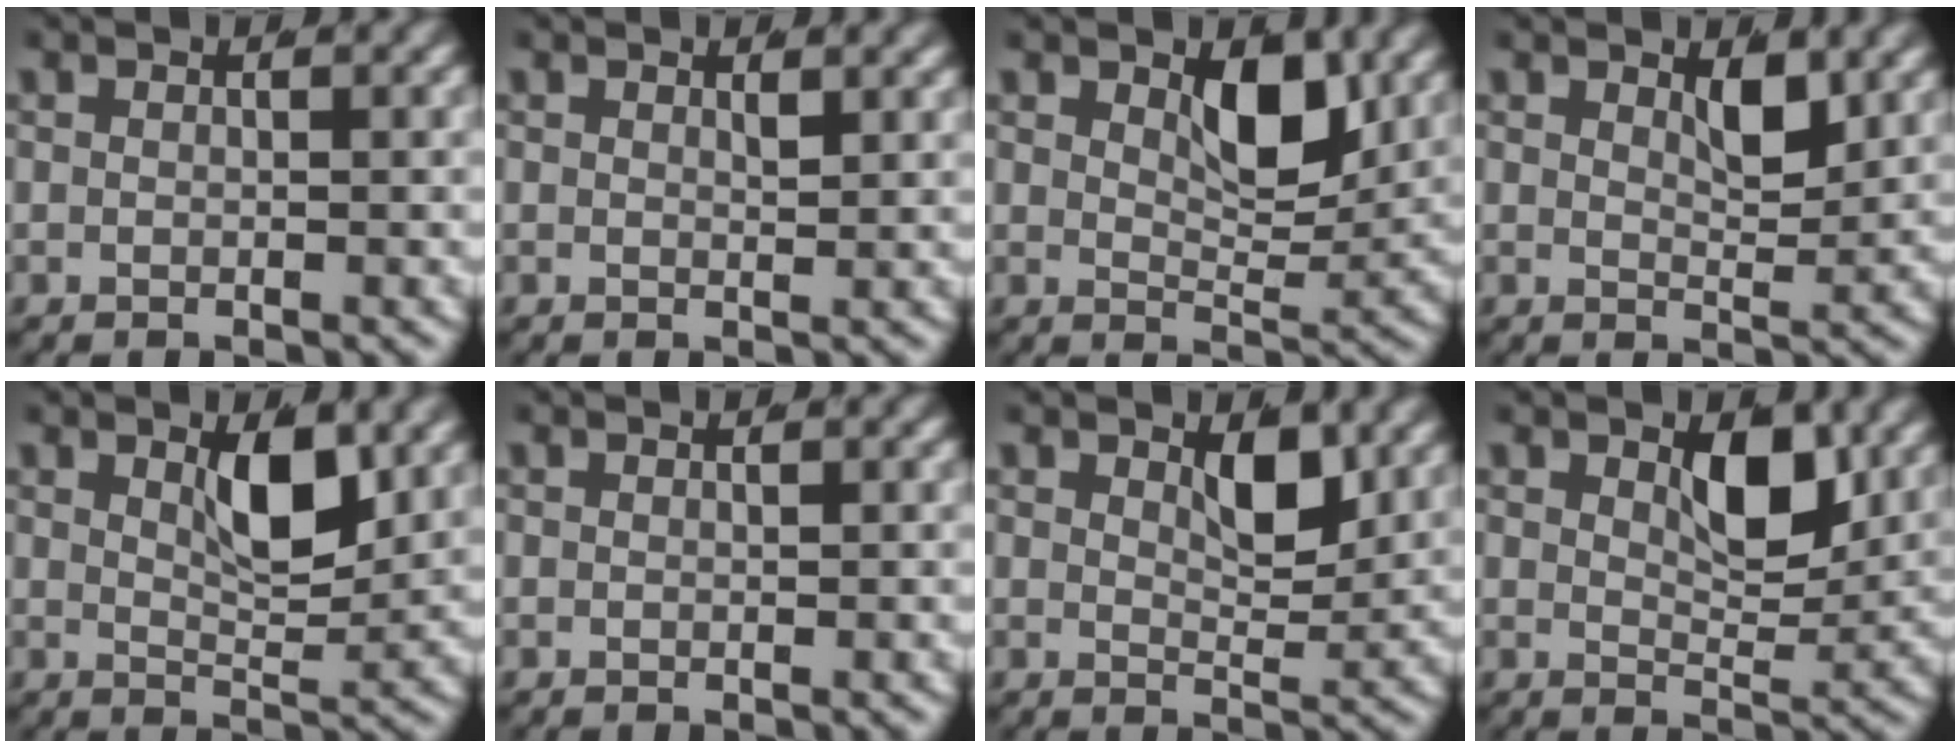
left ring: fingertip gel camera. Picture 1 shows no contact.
{"total": 0.8, "force": [0.7, -0.2, 0.4], "torque": [-0.004, -0.009, 0.015]}
{"total": 4.5, "force": [2.6, 1.9, 3.2], "torque": [-0.051, -0.024, 0.053]}
{"total": 2.4, "force": [1.8, 0.5, 1.5], "torque": [-0.022, -0.021, 0.039]}
{"total": 3.6, "force": [1.8, 0.8, 3.0], "torque": [-0.045, -0.020, 0.042]}
{"total": 0.0}
{"total": 3.0, "force": [2.0, 1.0, 2.0], "torque": [-0.030, -0.022, 0.043]}
{"total": 4.0, "force": [2.2, 1.6, 2.9], "torque": [-0.045, -0.024, 0.048]}